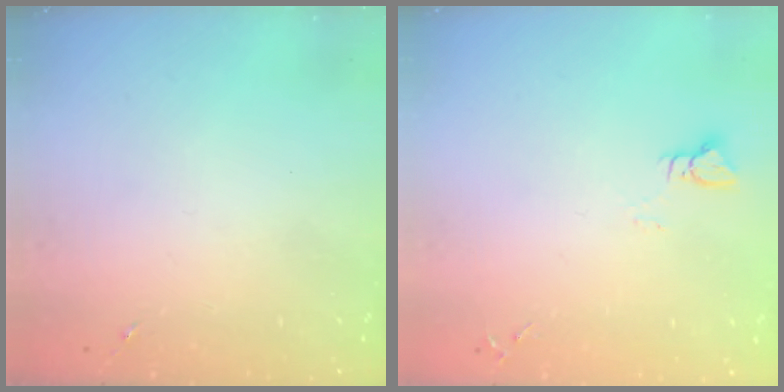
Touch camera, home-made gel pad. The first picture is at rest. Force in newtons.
{"total": 2.9, "press": 2.9, "slide": 0.3}